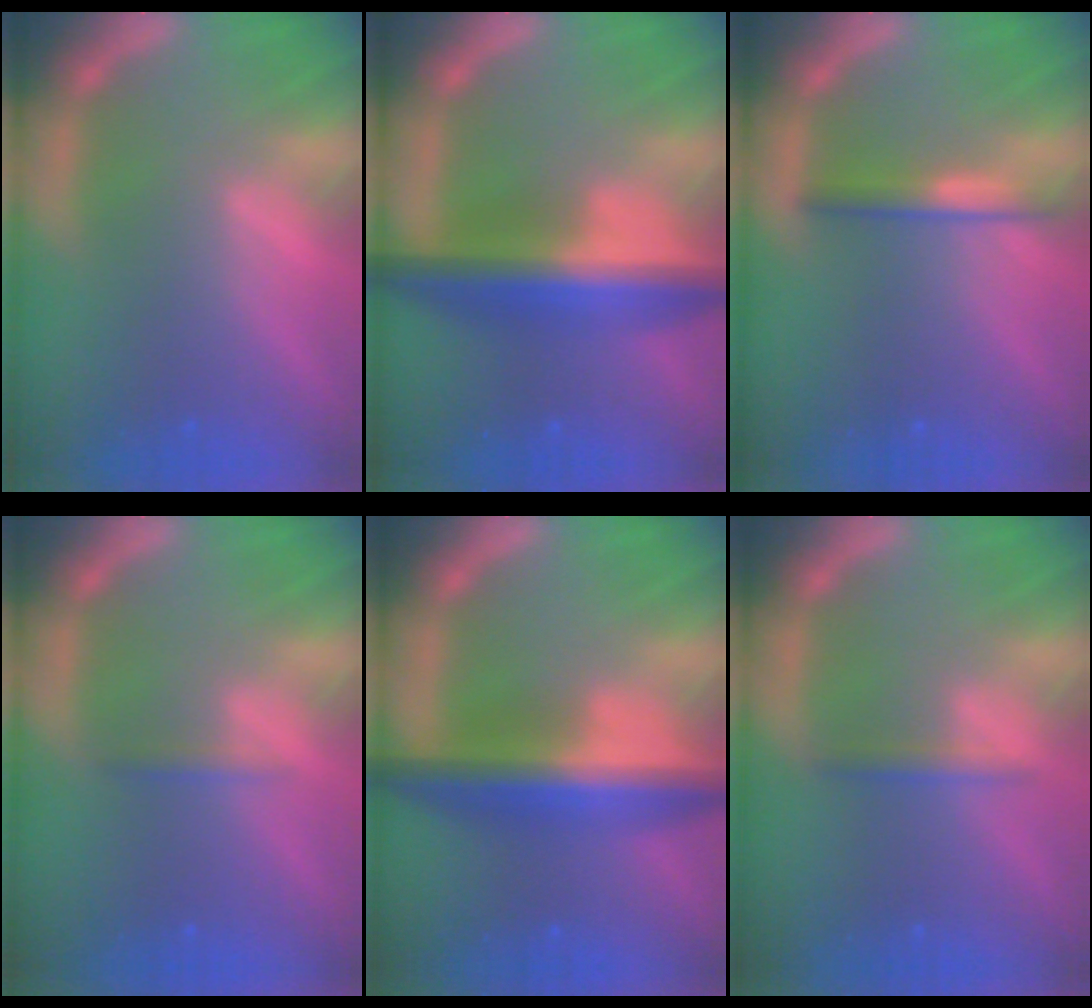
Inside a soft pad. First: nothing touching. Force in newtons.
{"total": 8.4}
{"total": 2.4}
{"total": 0.9}
{"total": 8.0}
{"total": 1.4}